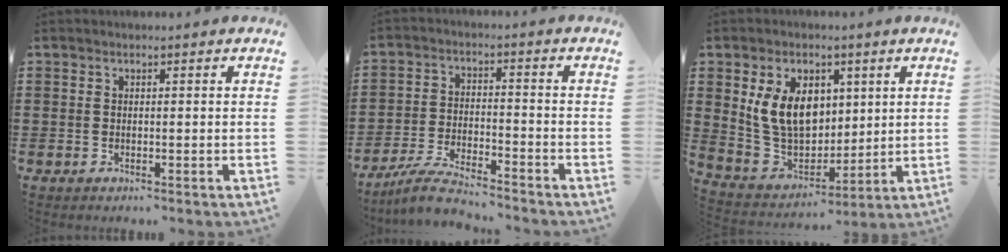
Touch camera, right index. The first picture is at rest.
{"total": 5.9, "force": [-5.5, 0.3, 1.9], "torque": [-0.050, -0.004, -0.109]}
{"total": 10.5, "force": [2.8, 7.7, 6.5], "torque": [-0.167, 0.010, 0.051]}